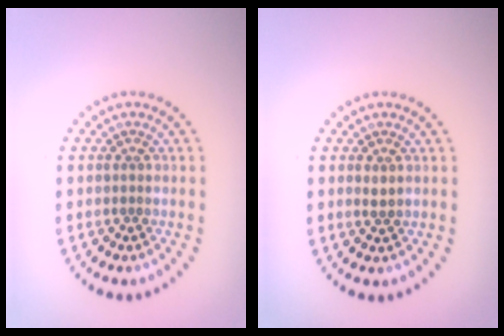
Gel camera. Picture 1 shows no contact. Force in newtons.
{"total": 0.7, "press": 0.7, "slide": 0.1}